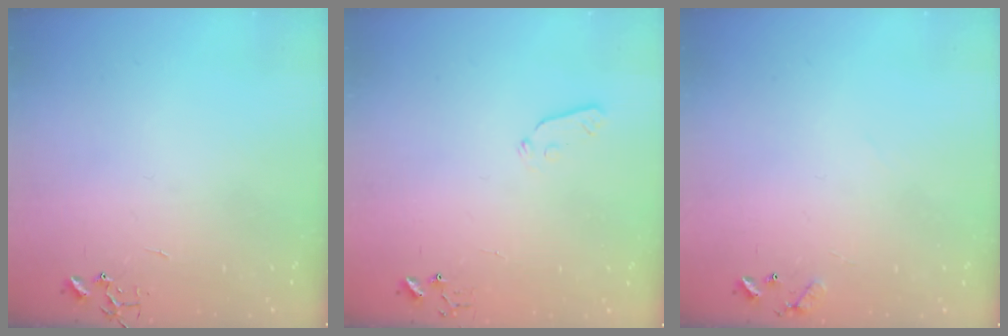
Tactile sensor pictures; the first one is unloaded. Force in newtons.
{"total": 4.8, "press": 4.7, "slide": 0.7}
{"total": 7.2, "press": 7.2, "slide": 0.5}